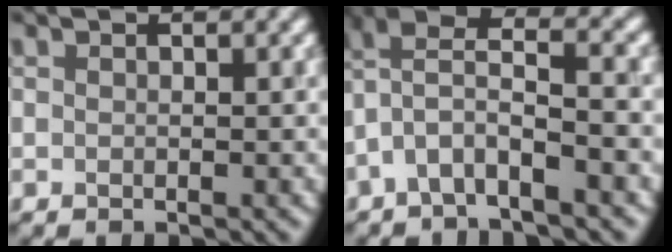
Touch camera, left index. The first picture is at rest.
{"total": 4.3, "force": [-1.8, 1.1, 3.7], "torque": [-0.077, 0.017, -0.035]}